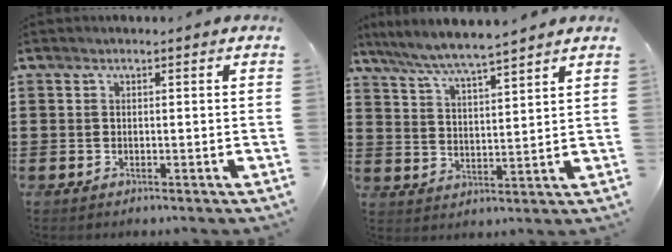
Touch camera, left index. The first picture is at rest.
{"total": 5.5, "force": [5.2, -0.5, 1.7], "torque": [-0.057, -0.029, 0.089]}